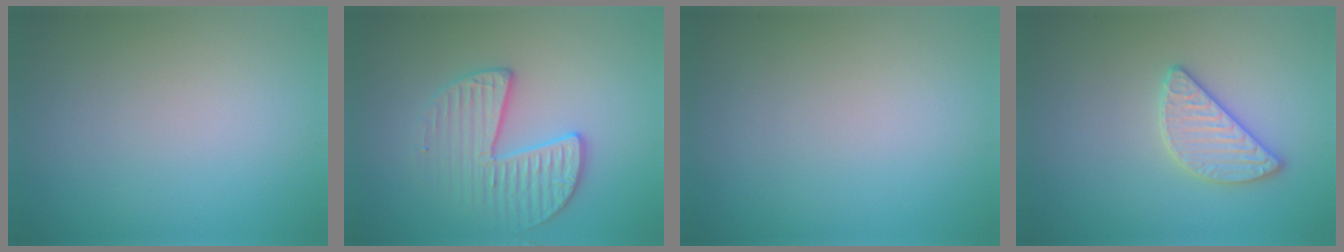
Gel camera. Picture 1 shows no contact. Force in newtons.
{"total": 3.4, "press": 3.2, "slide": 1.1}
{"total": 0.0}
{"total": 2.6, "press": 2.6, "slide": 0.4}